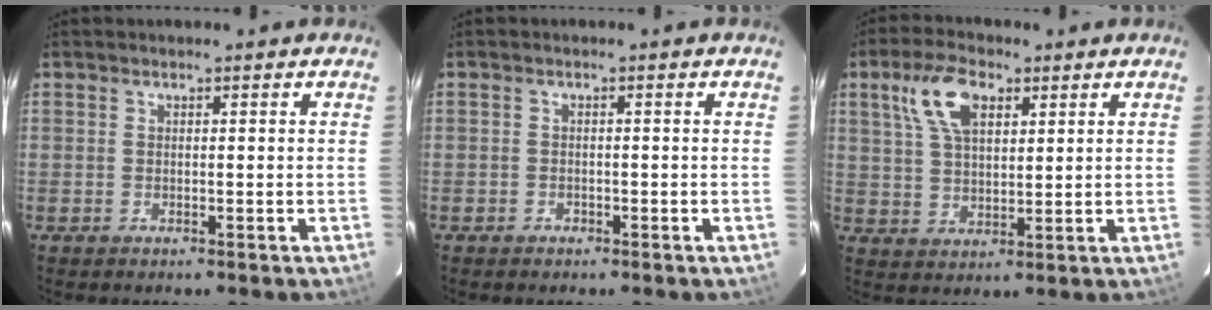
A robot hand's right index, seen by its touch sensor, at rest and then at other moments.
{"total": 1.2, "force": [-0.9, 0.9, 0.0], "torque": [-0.001, 0.005, -0.013]}
{"total": 9.4, "force": [4.4, 4.6, 7.0], "torque": [-0.140, 0.022, 0.085]}